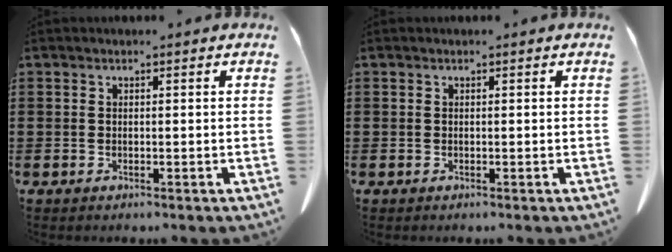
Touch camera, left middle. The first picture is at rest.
{"total": 0.0}